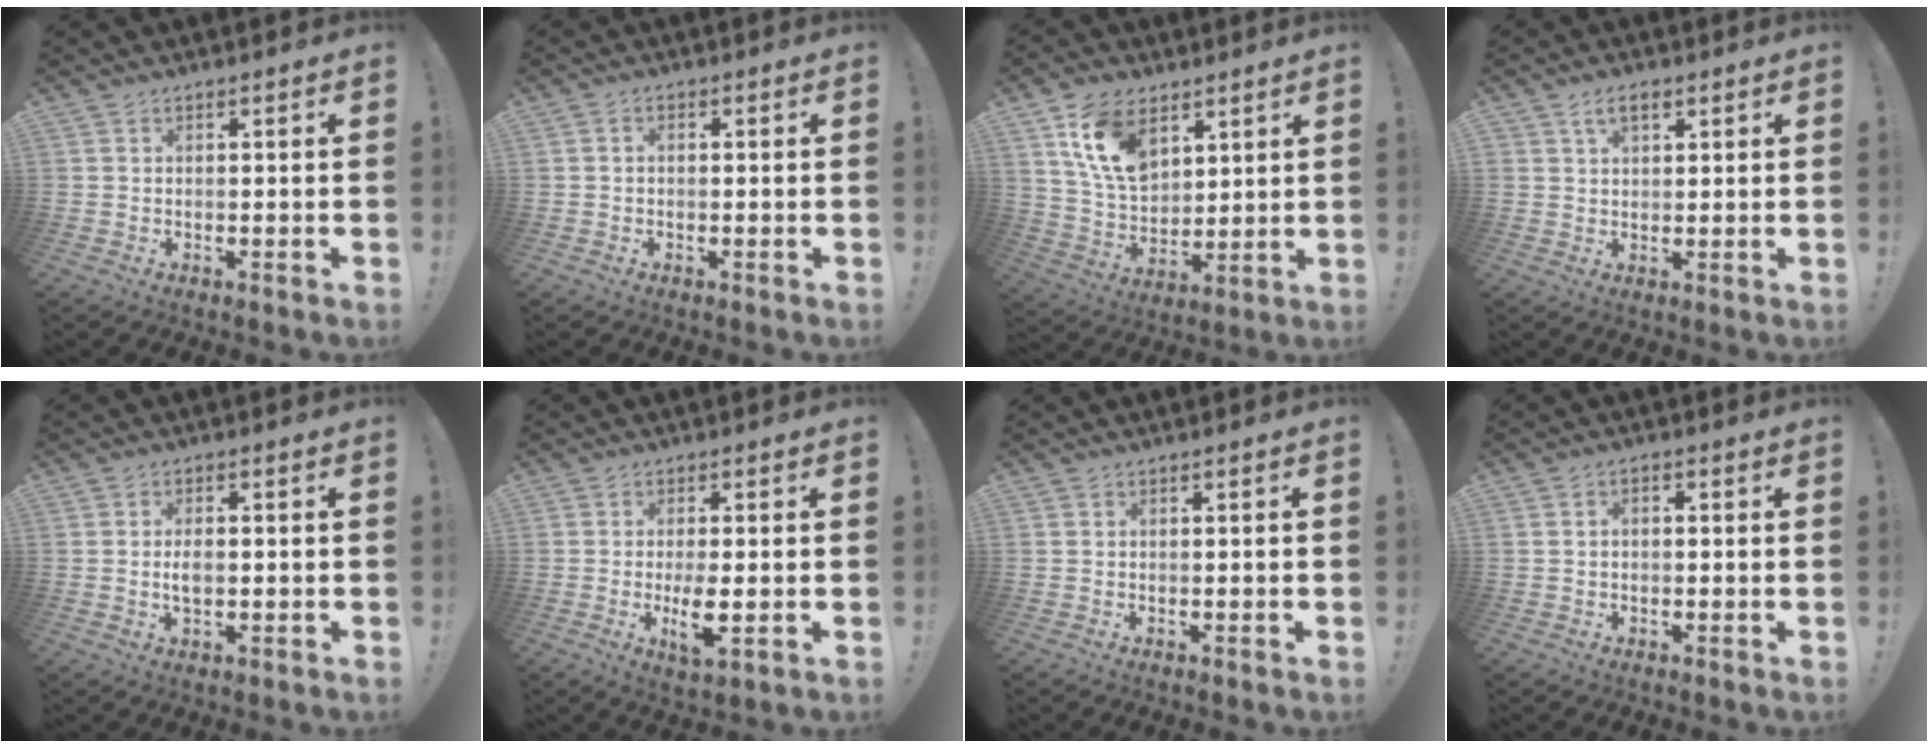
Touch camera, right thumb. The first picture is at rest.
{"total": 1.2, "force": [-0.5, 0.7, 0.8], "torque": [-0.016, 0.004, -0.008]}
{"total": 15.4, "force": [7.6, 9.9, 8.9], "torque": [-0.164, -0.027, 0.148]}
{"total": 4.3, "force": [2.2, 2.3, 2.8], "torque": [-0.044, 0.000, 0.039]}
{"total": 3.9, "force": [-0.5, 2.0, 3.3], "torque": [-0.051, -0.002, -0.012]}
{"total": 7.0, "force": [-1.2, 1.7, 6.7], "torque": [-0.126, -0.015, -0.022]}
{"total": 0.7, "force": [-0.4, 0.0, 0.5], "torque": [-0.010, 0.000, -0.007]}
{"total": 1.8, "force": [-0.9, 1.0, 1.1], "torque": [-0.018, 0.007, -0.016]}